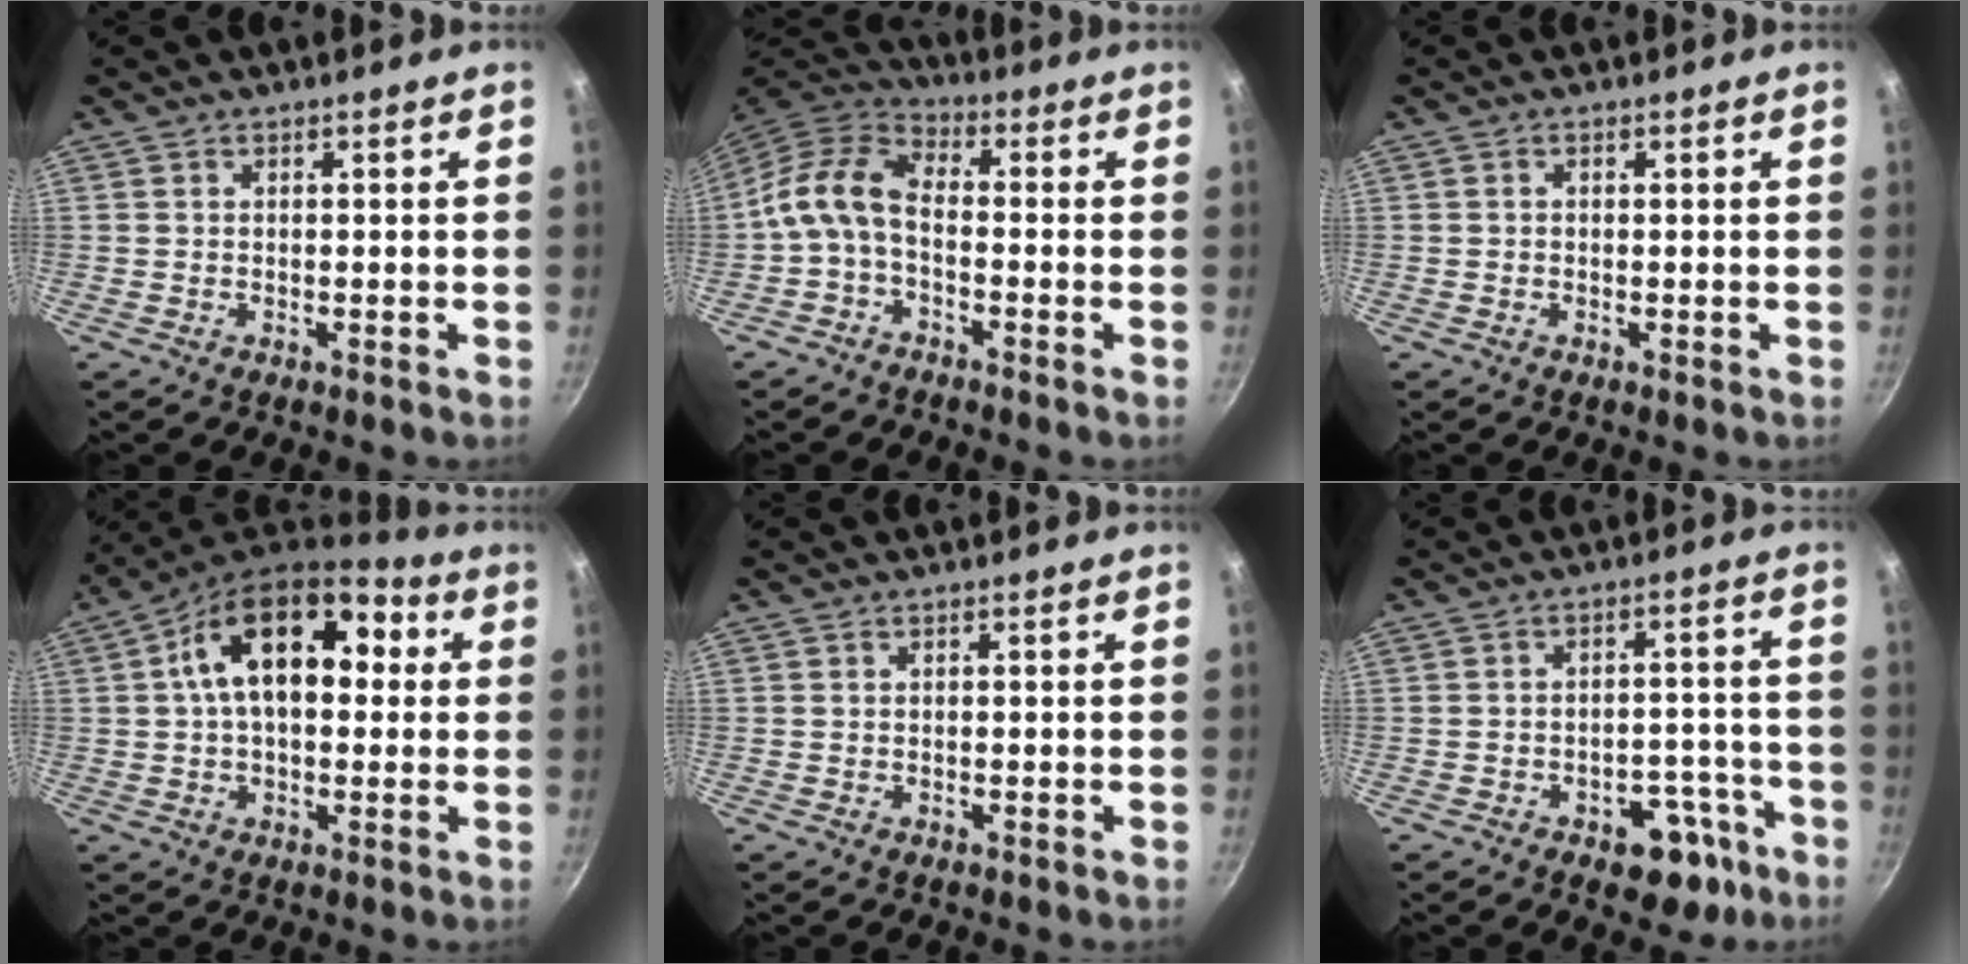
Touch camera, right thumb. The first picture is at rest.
{"total": 9.4, "force": [-1.8, 5.6, 7.4], "torque": [-0.146, 0.035, -0.052]}
{"total": 0.0}
{"total": 18.3, "force": [3.6, 10.7, 14.4], "torque": [-0.208, 0.033, 0.046]}
{"total": 0.0}
{"total": 8.7, "force": [-5.0, 5.0, 5.0], "torque": [-0.038, 0.047, -0.062]}